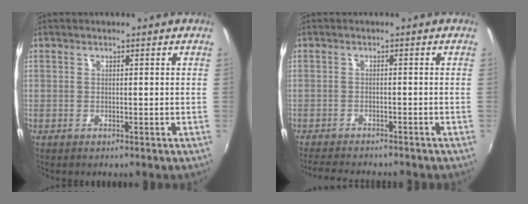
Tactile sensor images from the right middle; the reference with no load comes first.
{"total": 6.9, "force": [-6.3, 0.8, 2.7], "torque": [-0.069, -0.018, -0.101]}